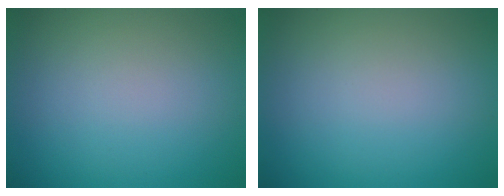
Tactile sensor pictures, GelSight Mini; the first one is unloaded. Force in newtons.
{"total": 0.0}